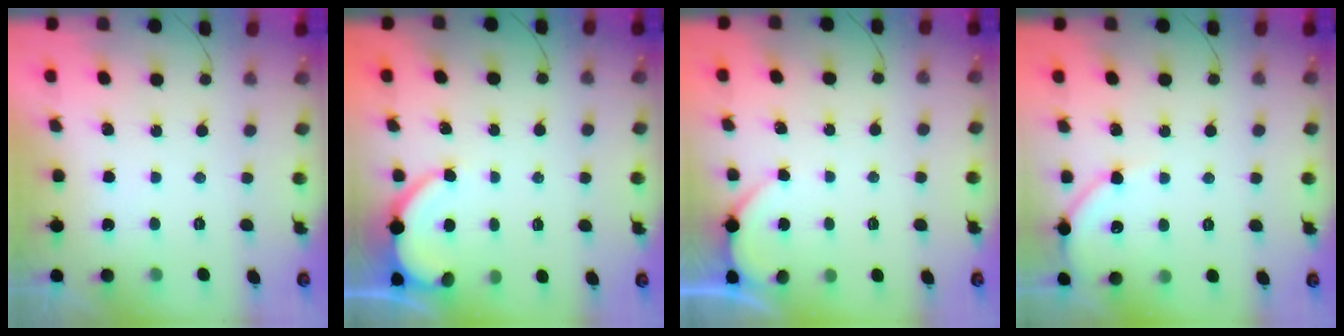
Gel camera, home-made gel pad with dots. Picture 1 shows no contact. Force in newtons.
{"total": 4.1, "press": 4.1, "slide": 0.4}
{"total": 1.8, "press": 1.8, "slide": 0.2}
{"total": 6.7, "press": 6.6, "slide": 0.9}